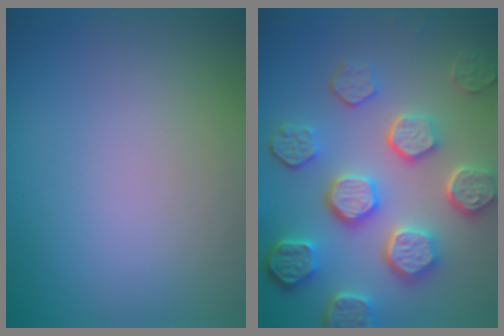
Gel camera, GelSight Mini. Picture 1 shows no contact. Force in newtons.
{"total": 7.7, "press": 5.9, "slide": 4.9}